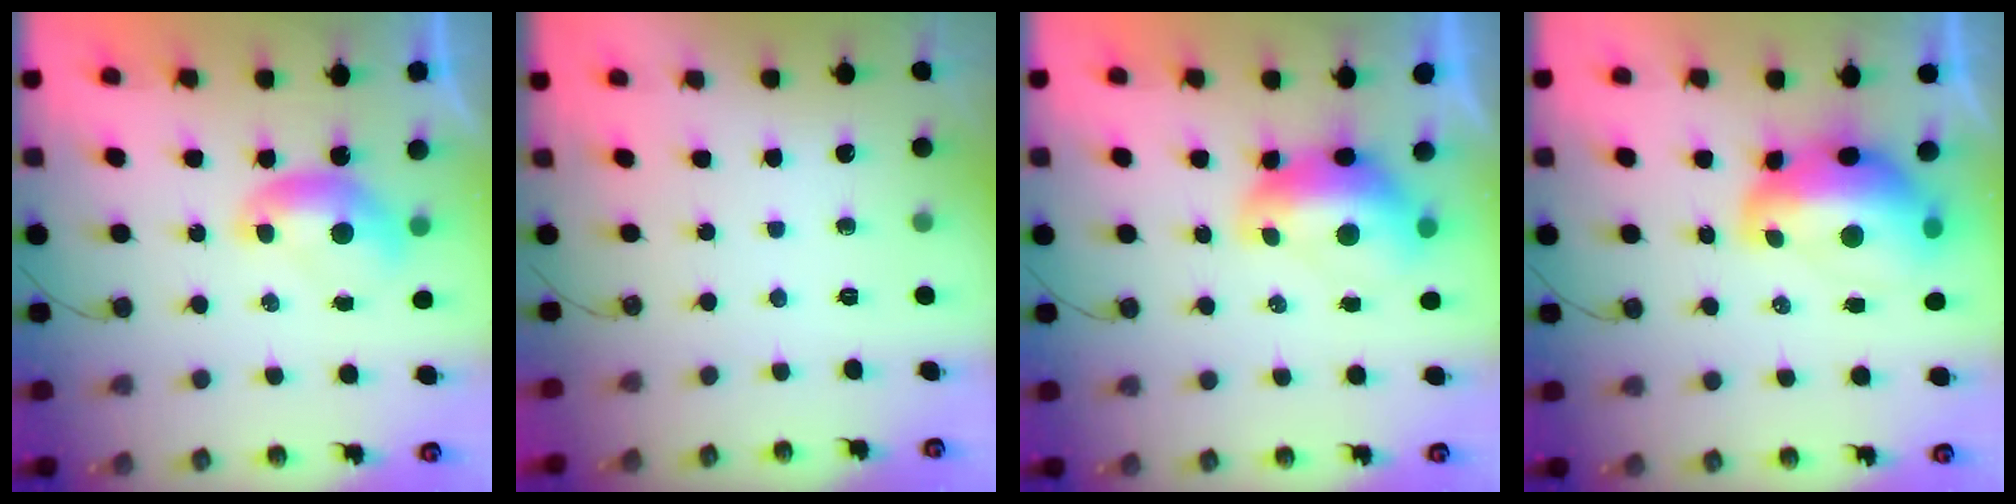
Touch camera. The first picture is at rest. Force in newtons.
{"total": 0.0}
{"total": 2.8, "press": 2.7, "slide": 0.7}
{"total": 8.9, "press": 8.8, "slide": 1.2}